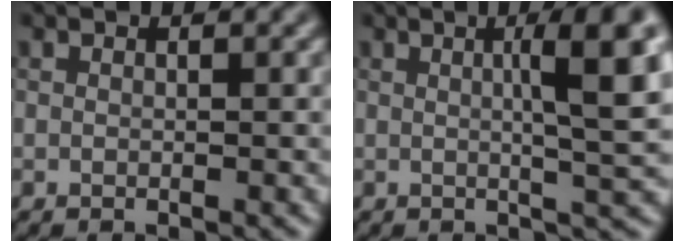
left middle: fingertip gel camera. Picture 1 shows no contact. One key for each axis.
{"total": 7.3, "fx": 1.5, "fy": 1.4, "fz": 7.0, "tx": -0.084, "ty": 0.010, "tz": 0.020}